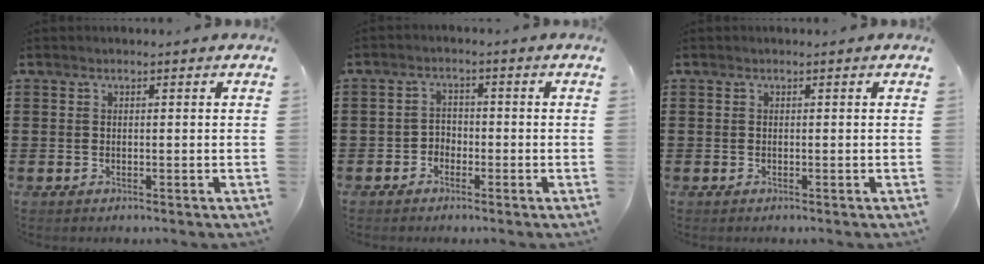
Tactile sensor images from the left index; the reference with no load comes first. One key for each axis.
{"total": 2.1, "fx": -1.7, "fy": 1.3, "fz": 0.2, "tx": -0.012, "ty": 0.004, "tz": -0.037}
{"total": 0.0}